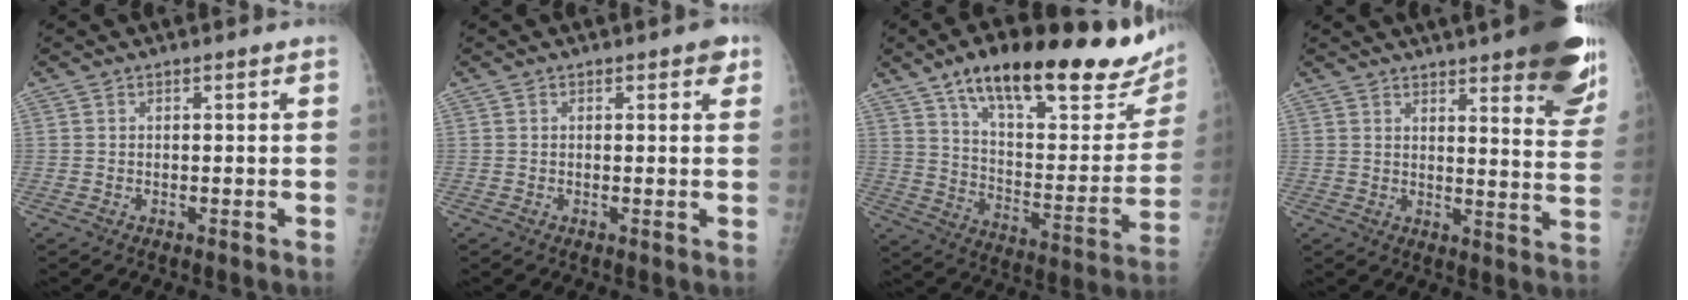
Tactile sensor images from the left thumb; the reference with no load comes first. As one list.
[{"total": 2.4, "force": [1.3, 1.0, 1.7], "torque": [-0.010, -0.001, 0.011]}, {"total": 30.4, "force": [19.8, 9.8, 20.9], "torque": [-0.271, -0.052, 0.297]}, {"total": 20.7, "force": [13.8, 4.6, 14.7], "torque": [-0.163, -0.065, 0.165]}]